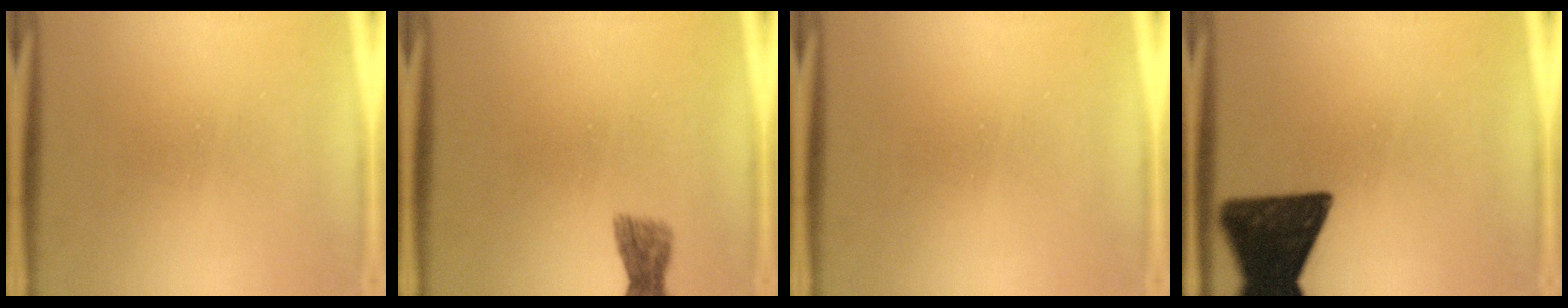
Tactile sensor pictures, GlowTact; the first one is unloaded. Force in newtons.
{"total": 1.8}
{"total": 0.0}
{"total": 13.8}